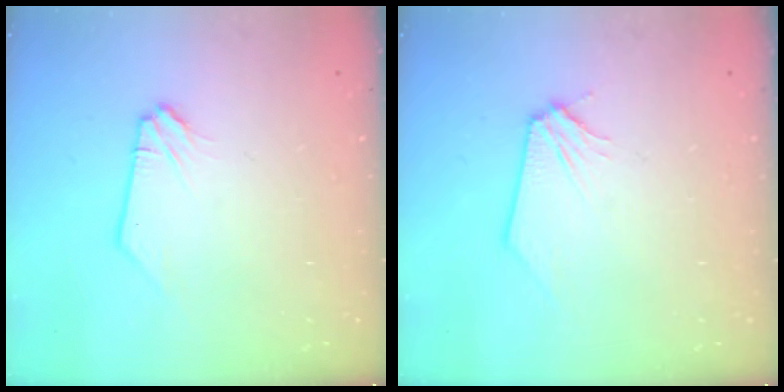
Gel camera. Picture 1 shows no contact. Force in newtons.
{"total": 0.0}